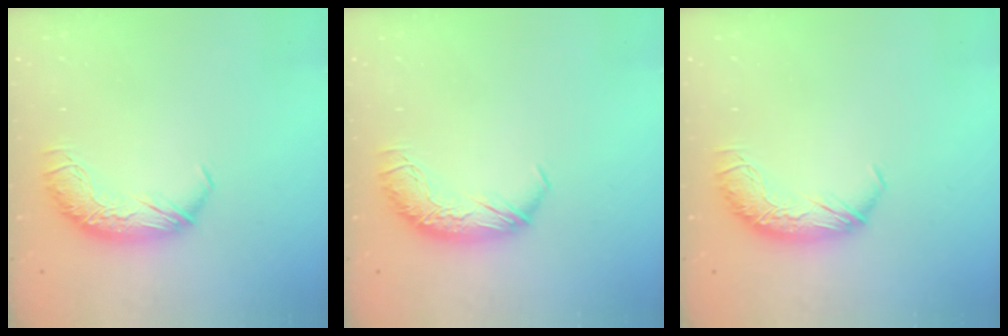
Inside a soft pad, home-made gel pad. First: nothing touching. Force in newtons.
{"total": 0.0}
{"total": 0.0}